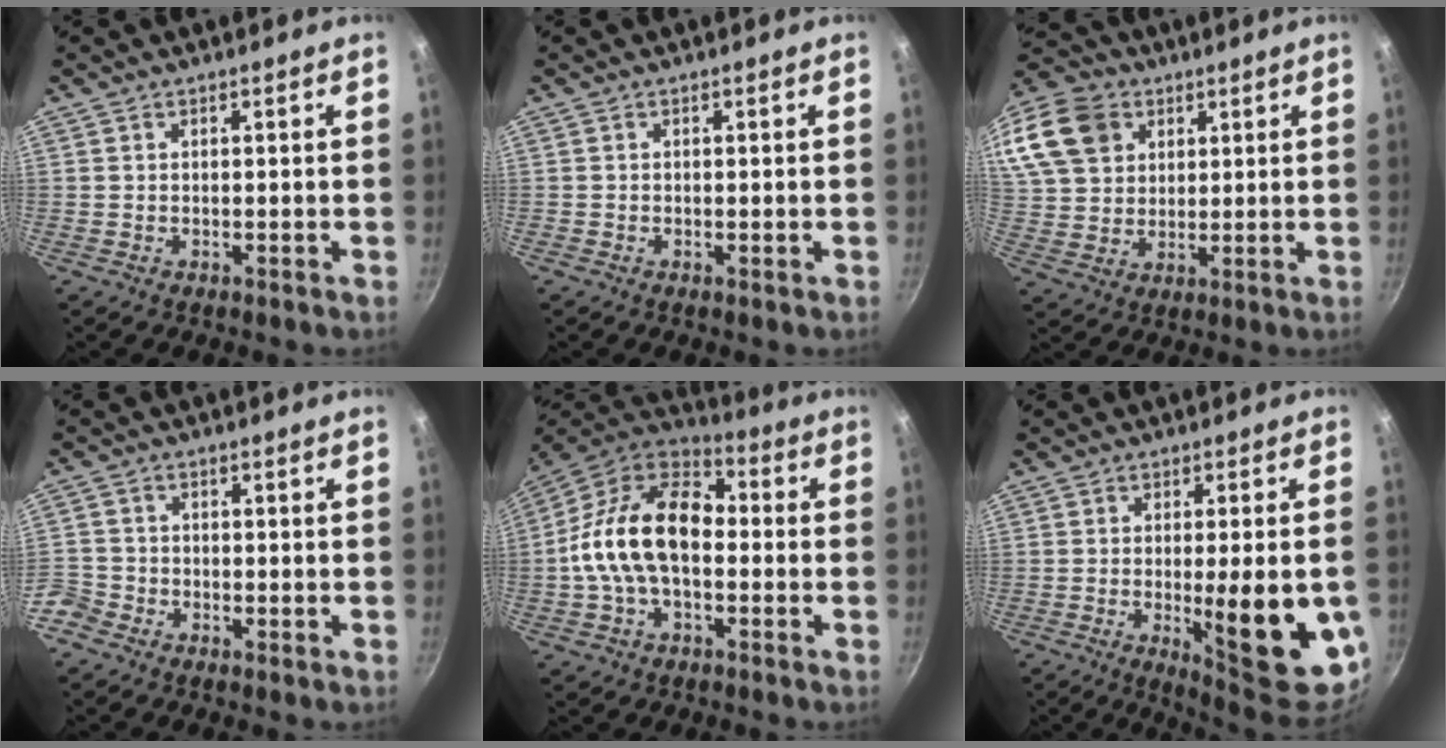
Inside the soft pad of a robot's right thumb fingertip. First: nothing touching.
{"total": 0.0}
{"total": 21.6, "force": [9.3, 16.3, 10.7], "torque": [-0.240, 0.025, 0.179]}
{"total": 5.3, "force": [-3.0, 4.1, 1.5], "torque": [-0.037, 0.028, -0.068]}
{"total": 18.7, "force": [-1.3, 11.6, 14.6], "torque": [-0.231, 0.043, -0.043]}
{"total": 19.0, "force": [-4.0, 5.2, 17.8], "torque": [-0.206, -0.007, -0.040]}